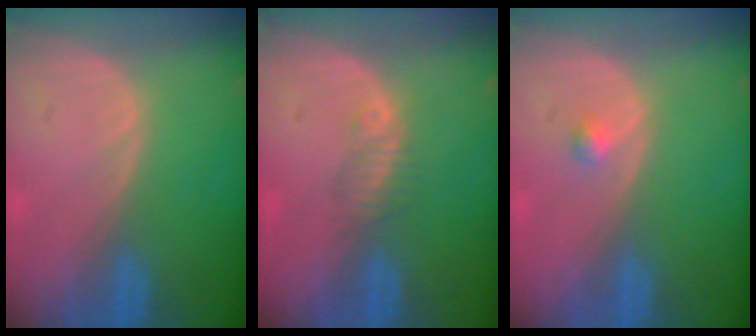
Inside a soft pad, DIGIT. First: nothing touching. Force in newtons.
{"total": 1.8, "press": 1.6, "slide": 0.8}
{"total": 1.0, "press": 1.0, "slide": 0.1}